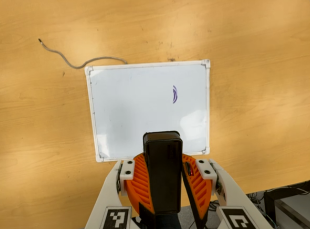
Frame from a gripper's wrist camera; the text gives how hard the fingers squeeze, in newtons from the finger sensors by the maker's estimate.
{"total": 10.0, "left": 10.2, "right": 9.8}